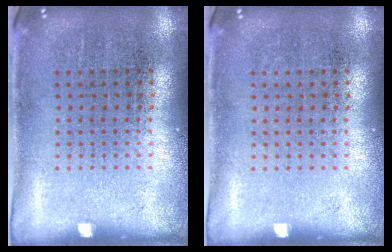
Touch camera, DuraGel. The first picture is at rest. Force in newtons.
{"total": 0.0}